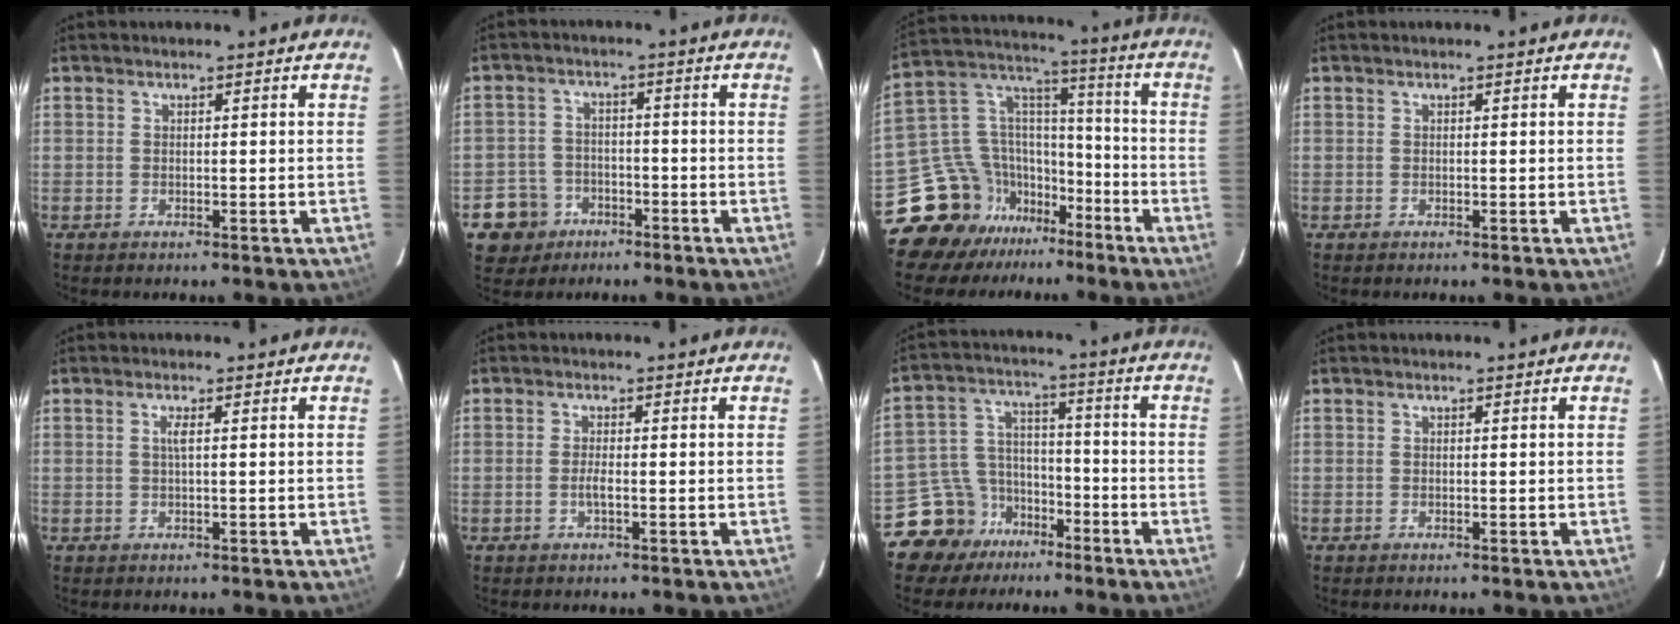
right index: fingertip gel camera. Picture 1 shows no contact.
{"total": 7.5, "force": [-3.8, 6.4, 0.8], "torque": [-0.038, 0.023, -0.057]}
{"total": 16.0, "force": [-11.9, 10.2, 3.1], "torque": [-0.079, 0.072, -0.200]}
{"total": 0.0}
{"total": 1.2, "force": [0.2, -0.2, 1.2], "torque": [-0.024, 0.001, 0.002]}
{"total": 1.8, "force": [-0.6, 0.2, 1.7], "torque": [-0.033, -0.002, -0.012]}
{"total": 10.0, "force": [-7.2, 6.9, 0.8], "torque": [-0.038, 0.050, -0.122]}
{"total": 0.0}